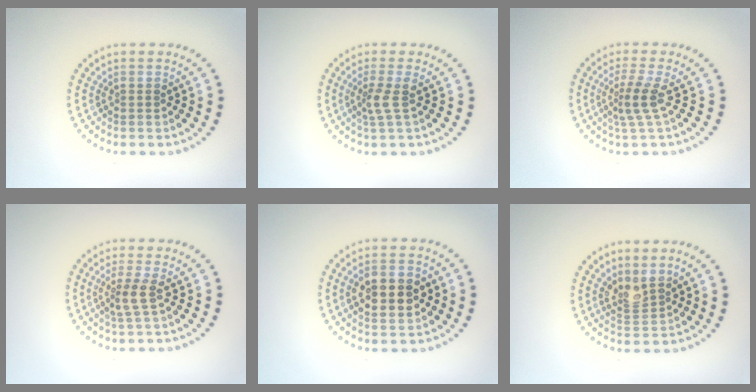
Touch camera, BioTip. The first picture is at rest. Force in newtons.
{"total": 2.0, "press": 1.4, "slide": 1.4}
{"total": 2.5, "press": 1.7, "slide": 1.8}
{"total": 2.0, "press": 1.6, "slide": 1.3}
{"total": 4.5, "press": 4.5, "slide": 0.1}
{"total": 2.2, "press": 1.6, "slide": 1.4}